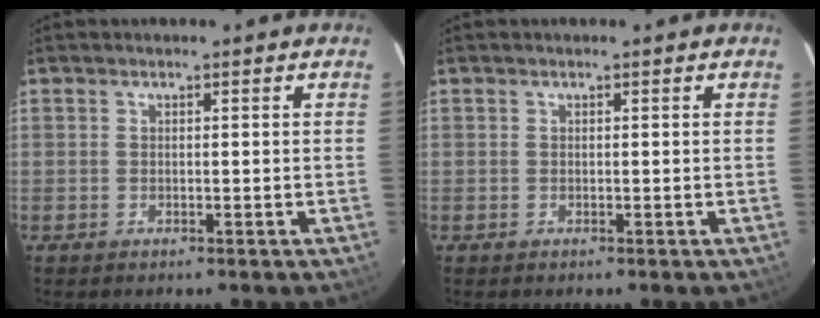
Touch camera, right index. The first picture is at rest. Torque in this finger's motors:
{"motor_torque": [0.00, 0.00, 0.01, 0.00]}